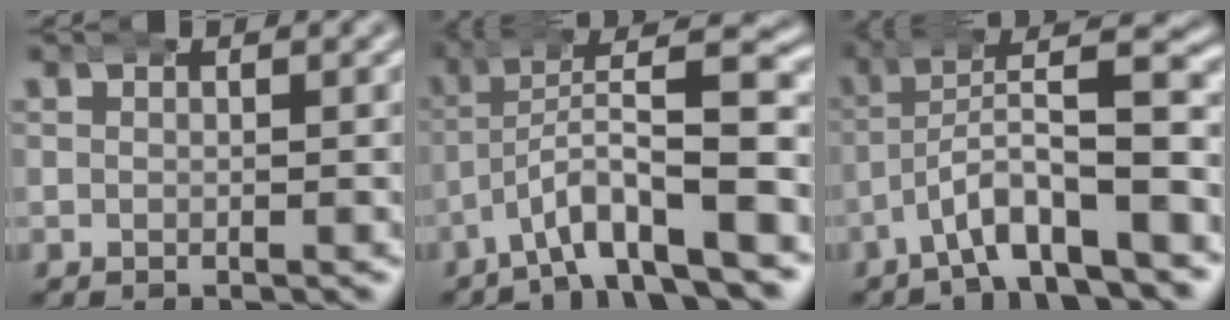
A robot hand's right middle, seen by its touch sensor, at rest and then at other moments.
{"total": 7.4, "force": [-1.3, 2.8, 6.7], "torque": [-0.112, 0.005, -0.017]}
{"total": 6.4, "force": [-2.1, 2.2, 5.6], "torque": [-0.101, -0.002, -0.030]}